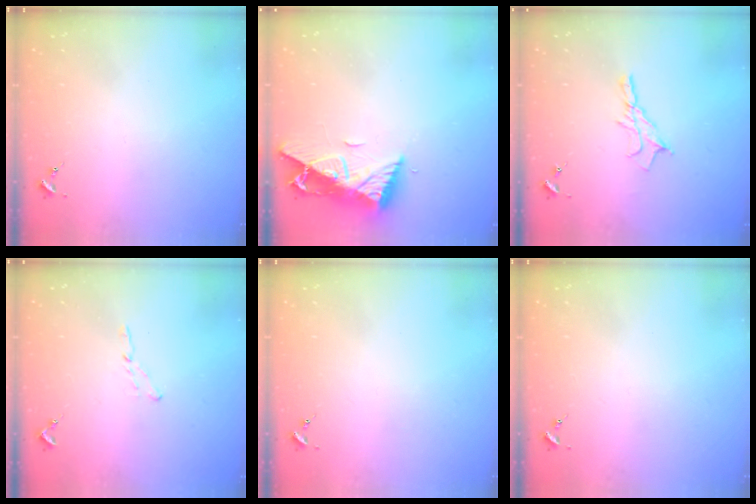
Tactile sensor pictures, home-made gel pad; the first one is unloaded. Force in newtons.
{"total": 10.2, "press": 10.1, "slide": 1.1}
{"total": 8.7, "press": 8.6, "slide": 0.5}
{"total": 3.4, "press": 3.4, "slide": 0.4}
{"total": 0.0}
{"total": 0.0}